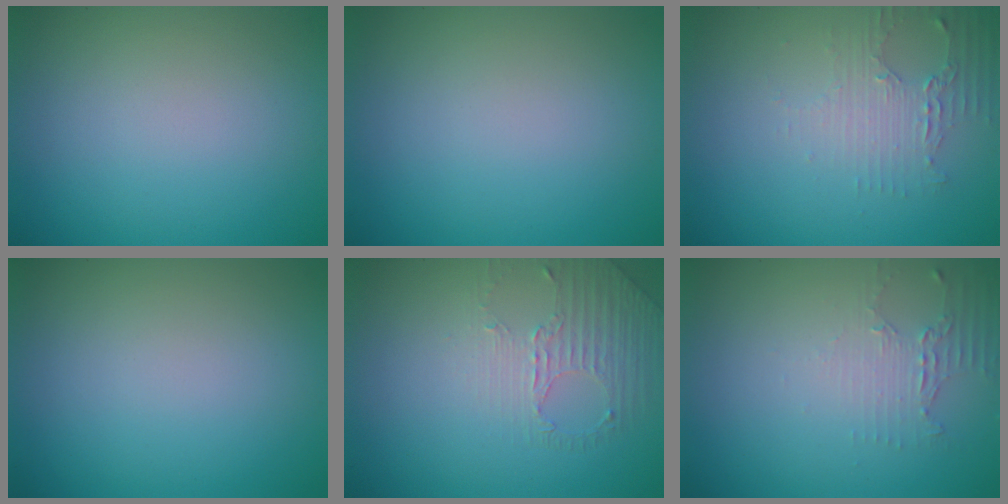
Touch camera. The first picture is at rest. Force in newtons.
{"total": 0.0}
{"total": 2.2, "press": 2.1, "slide": 0.6}
{"total": 0.0}
{"total": 1.6, "press": 1.0, "slide": 1.2}
{"total": 2.0, "press": 1.4, "slide": 1.4}